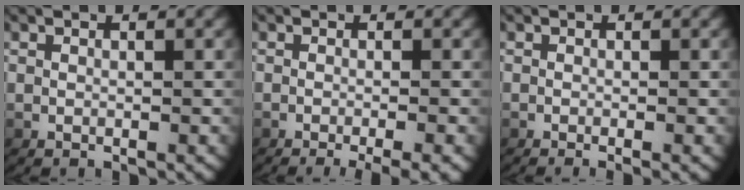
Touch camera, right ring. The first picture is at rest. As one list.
[{"total": 4.5, "force": [-3.5, 1.0, 2.7], "torque": [-0.025, -0.003, -0.050]}, {"total": 1.5, "force": [-1.2, 0.2, 0.9], "torque": [-0.007, 0.001, -0.020]}]